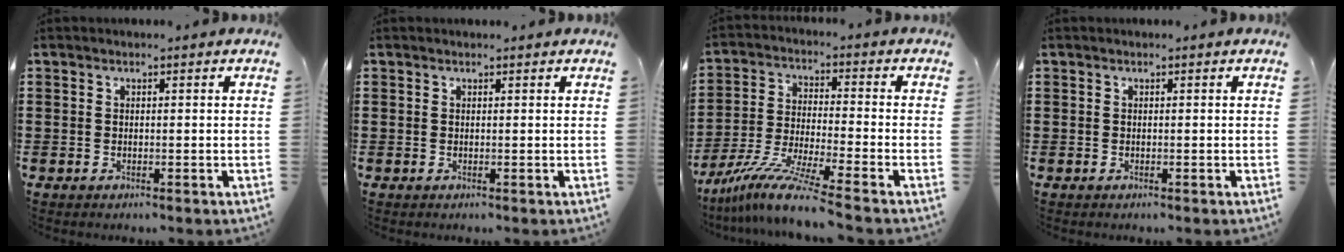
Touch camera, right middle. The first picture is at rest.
{"total": 0.0}
{"total": 9.8, "force": [-8.3, 0.0, 5.1], "torque": [-0.106, -0.003, -0.167]}
{"total": 0.0}